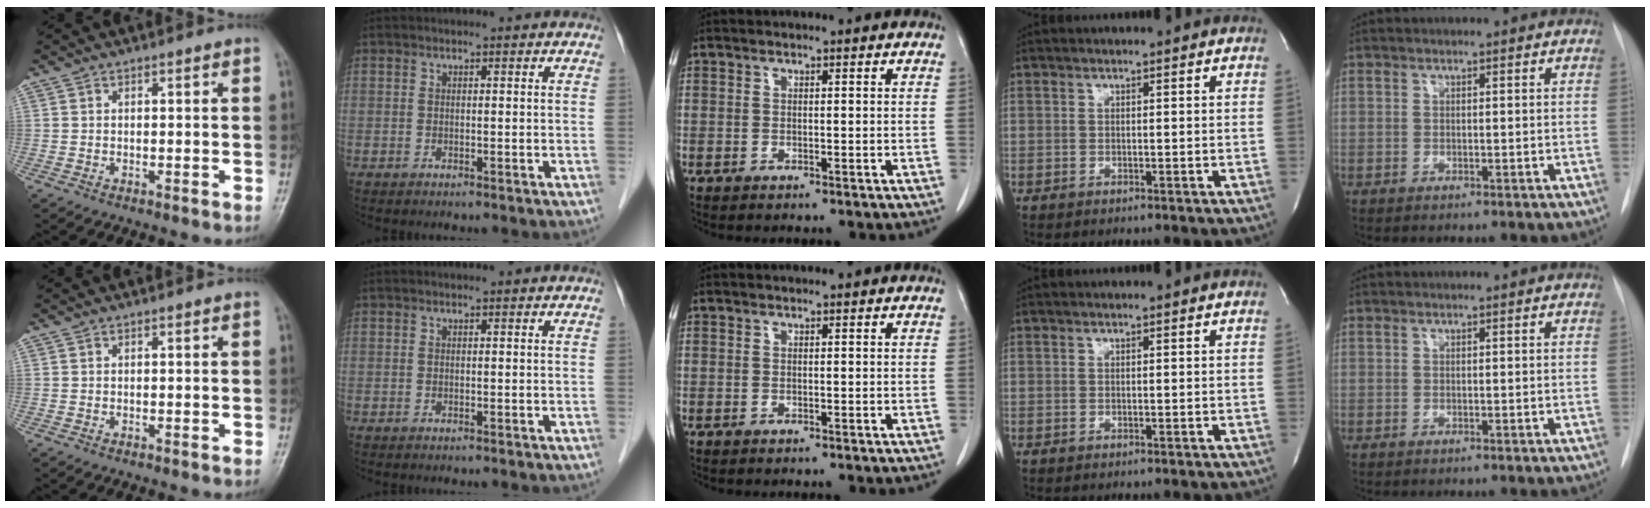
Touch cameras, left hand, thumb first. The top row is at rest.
{}